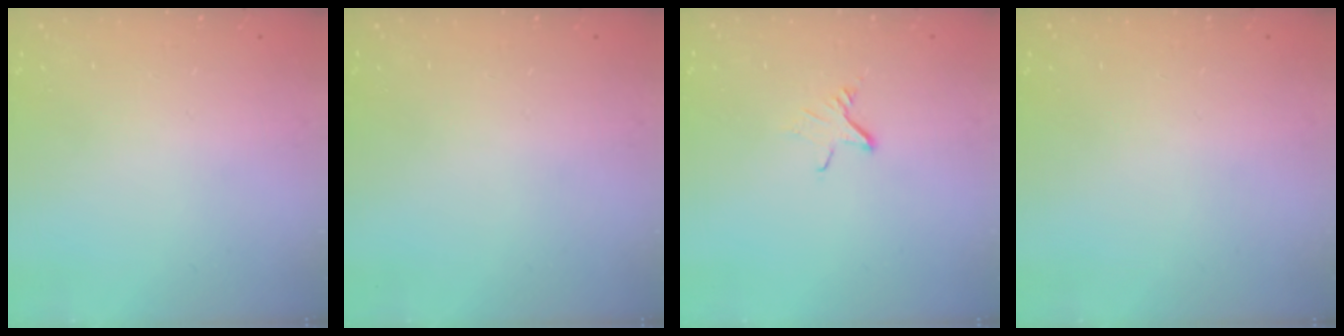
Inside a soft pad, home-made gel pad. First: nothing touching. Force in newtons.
{"total": 0.0}
{"total": 4.0, "press": 4.0, "slide": 0.2}
{"total": 0.0}